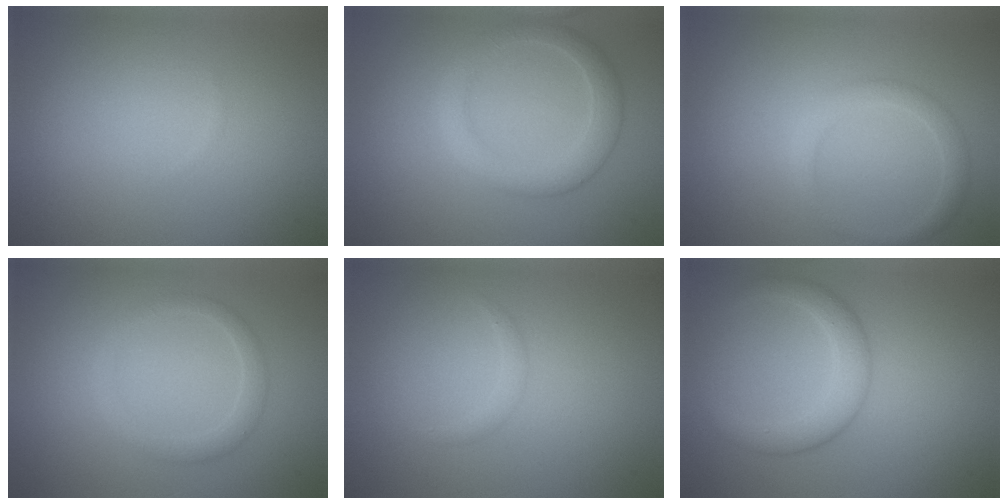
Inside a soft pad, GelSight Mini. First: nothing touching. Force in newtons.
{"total": 3.2, "press": 3.2, "slide": 0.1}
{"total": 1.9, "press": 1.9, "slide": 0.1}
{"total": 1.9, "press": 1.9, "slide": 0.1}
{"total": 0.8, "press": 0.8, "slide": 0.1}
{"total": 3.3, "press": 3.3, "slide": 0.2}